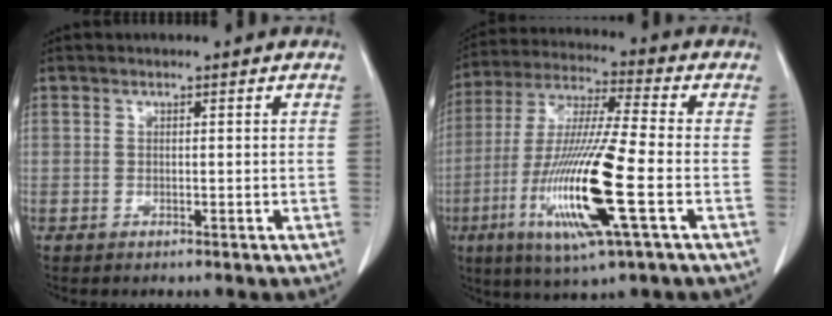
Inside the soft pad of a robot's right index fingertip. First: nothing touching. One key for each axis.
{"total": 17.7, "fx": -5.2, "fy": 0.6, "fz": 16.9, "tx": -0.348, "ty": -0.020, "tz": -0.097}